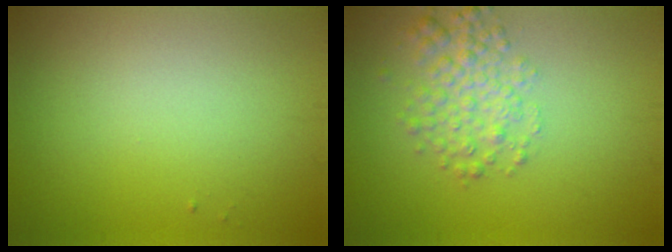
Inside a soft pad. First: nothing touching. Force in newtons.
{"total": 3.4, "press": 3.4, "slide": 0.1}